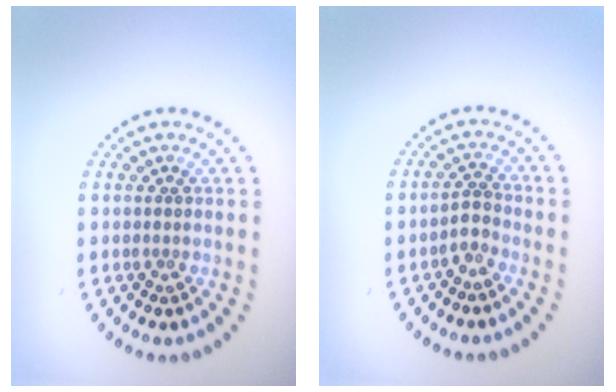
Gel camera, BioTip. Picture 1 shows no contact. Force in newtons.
{"total": 1.6, "press": 1.2, "slide": 1.1}